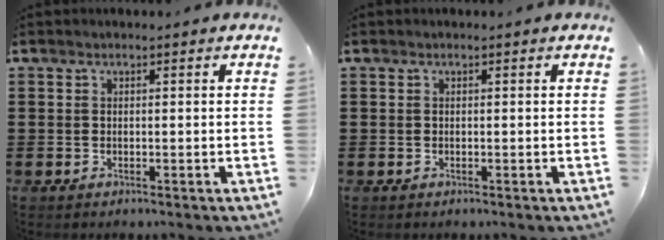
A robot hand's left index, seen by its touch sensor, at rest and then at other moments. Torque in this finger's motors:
{"motor_torque": [-0.03, 0.01, -0.01, -0.01]}